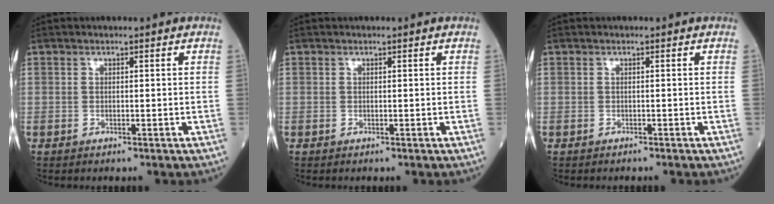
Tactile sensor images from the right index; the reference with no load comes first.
{"total": 0.0}
{"total": 0.6, "force": [-0.6, 0.1, 0.2], "torque": [-0.005, -0.001, -0.011]}